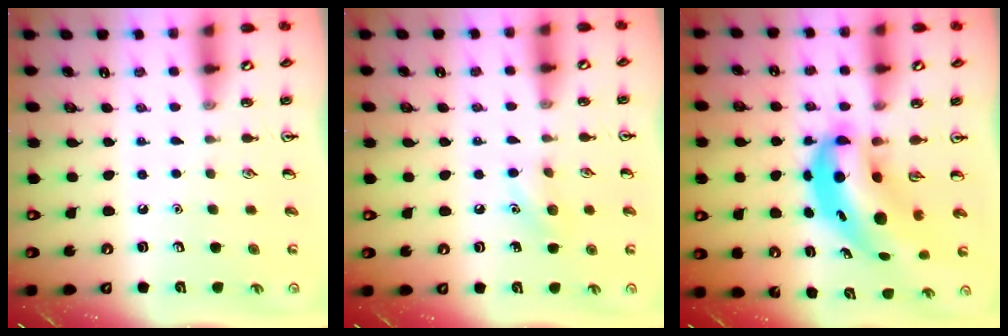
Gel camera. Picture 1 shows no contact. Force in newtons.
{"total": 7.5, "press": 7.3, "slide": 1.8}
{"total": 9.0, "press": 8.7, "slide": 2.3}